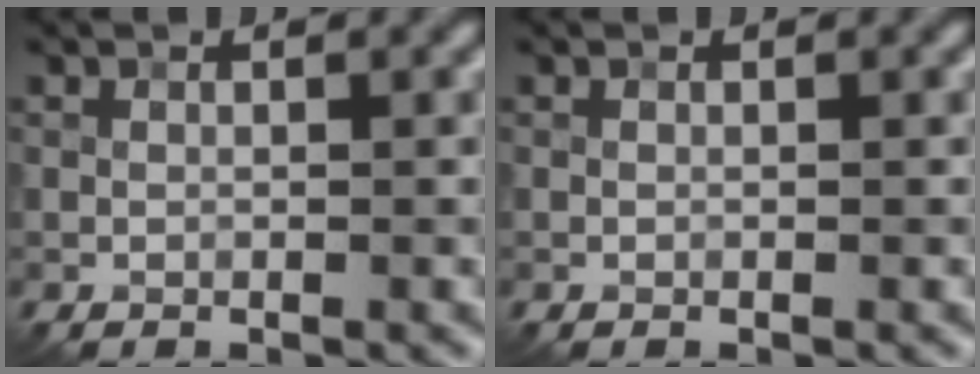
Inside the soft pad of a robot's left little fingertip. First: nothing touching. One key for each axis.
{"total": 0.0}